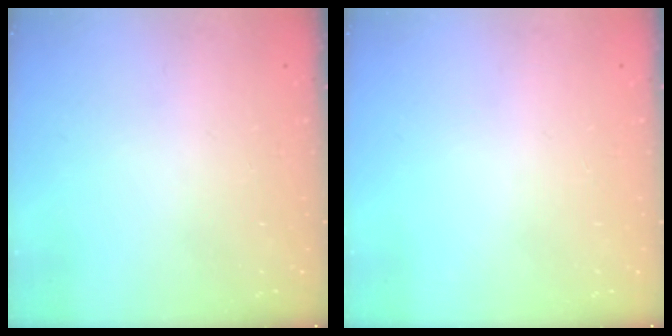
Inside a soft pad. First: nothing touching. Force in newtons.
{"total": 0.0}